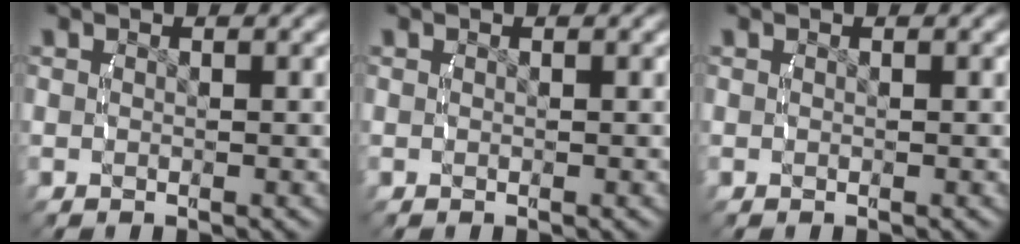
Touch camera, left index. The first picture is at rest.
{"total": 0.0}
{"total": 0.0}